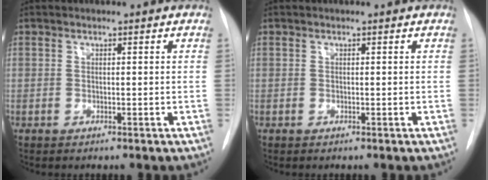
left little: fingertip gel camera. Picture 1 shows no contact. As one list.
[{"total": 0.0}]